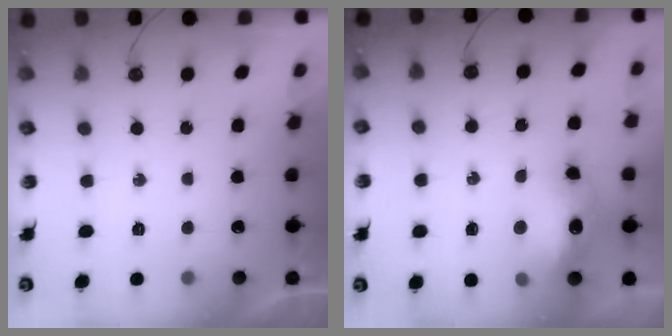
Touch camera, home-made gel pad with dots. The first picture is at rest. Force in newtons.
{"total": 13.8, "press": 13.8, "slide": 1.3}